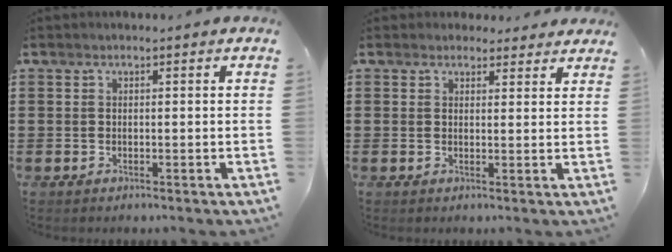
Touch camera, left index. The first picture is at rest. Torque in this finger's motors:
{"motor_torque": [2.14, 0.00, -0.05, -0.21]}